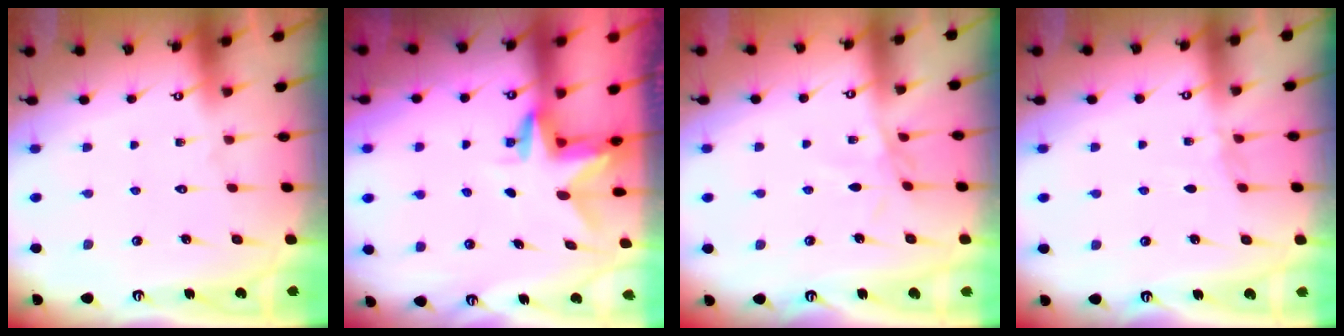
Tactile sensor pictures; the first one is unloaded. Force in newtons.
{"total": 2.9, "press": 2.9, "slide": 0.2}
{"total": 2.6, "press": 2.6, "slide": 0.1}
{"total": 3.0, "press": 2.9, "slide": 0.5}